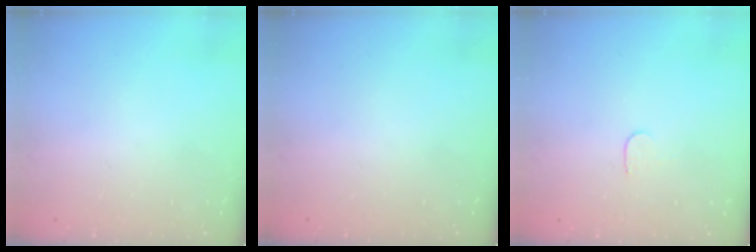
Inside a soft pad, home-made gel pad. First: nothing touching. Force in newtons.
{"total": 0.0}
{"total": 3.2, "press": 3.2, "slide": 0.3}